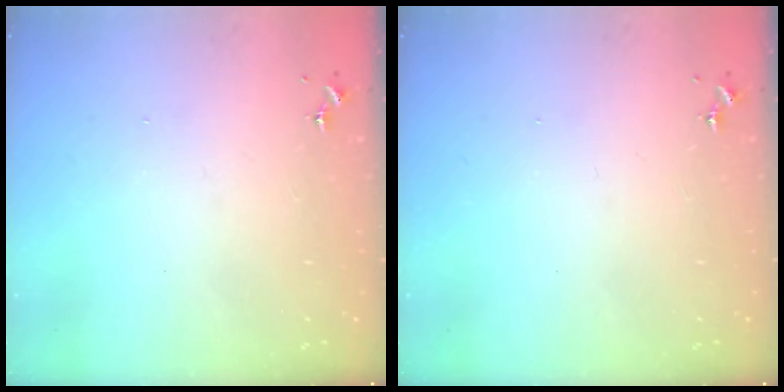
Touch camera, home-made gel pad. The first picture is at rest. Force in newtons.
{"total": 0.0}